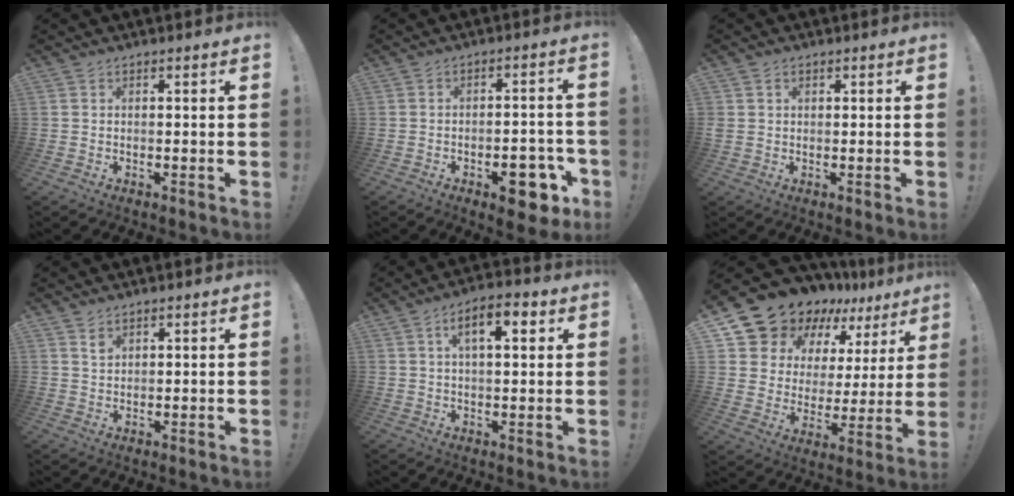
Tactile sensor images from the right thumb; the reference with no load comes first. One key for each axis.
{"total": 11.0, "fx": -5.4, "fy": 5.5, "fz": 7.8, "tx": -0.070, "ty": 0.033, "tz": -0.083}
{"total": 1.6, "fx": 0.4, "fy": 1.4, "fz": 0.6, "tx": -0.004, "ty": -0.002, "tz": 0.008}
{"total": 1.8, "fx": 1.4, "fy": 1.0, "fz": 0.6, "tx": 0.000, "ty": -0.010, "tz": 0.023}
{"total": 8.1, "fx": 2.8, "fy": 3.4, "fz": 6.8, "tx": -0.097, "ty": 0.002, "tz": 0.039}
{"total": 16.5, "fx": 14.1, "fy": 8.1, "fz": 3.0, "tx": -0.065, "ty": -0.117, "tz": 0.271}